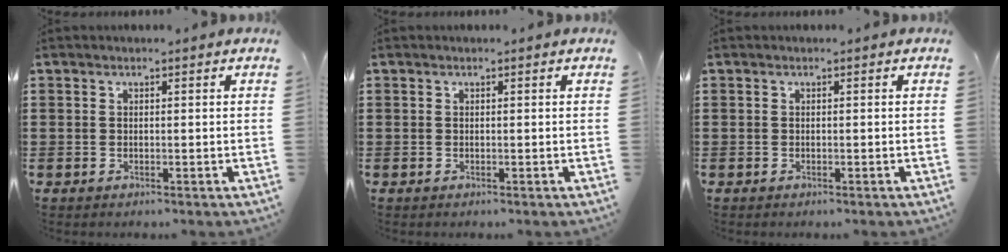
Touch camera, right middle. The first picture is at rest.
{"total": 0.0}
{"total": 0.0}